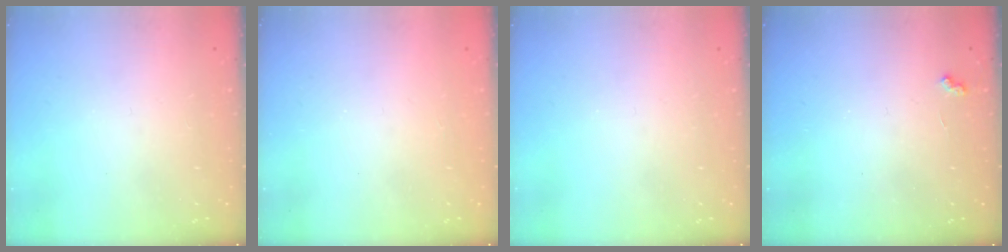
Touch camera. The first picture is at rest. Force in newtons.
{"total": 0.9, "press": 0.9, "slide": 0.2}
{"total": 0.0}
{"total": 2.9, "press": 2.8, "slide": 0.6}